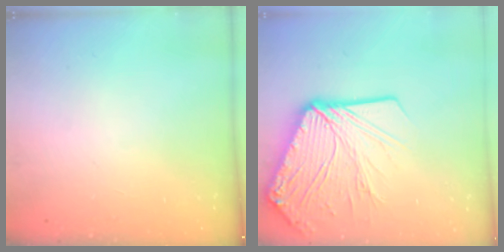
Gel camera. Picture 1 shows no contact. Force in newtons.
{"total": 21.3, "press": 21.2, "slide": 2.4}